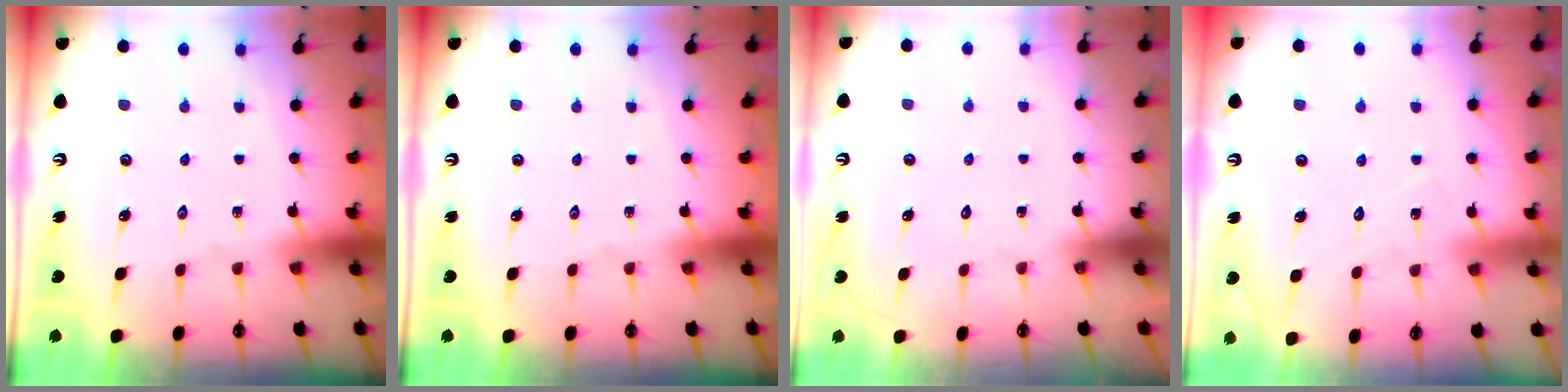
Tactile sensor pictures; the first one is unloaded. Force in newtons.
{"total": 0.0}
{"total": 1.4, "press": 1.4, "slide": 0.1}
{"total": 5.8, "press": 5.8, "slide": 0.3}